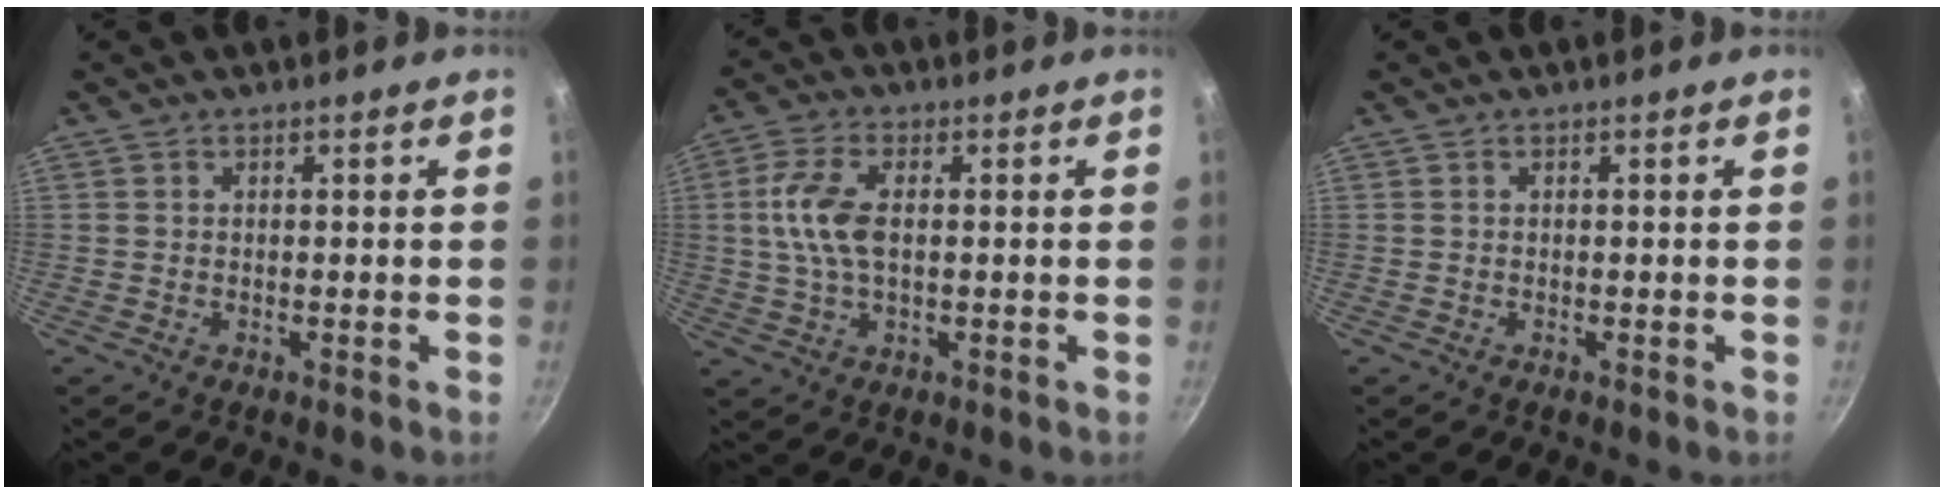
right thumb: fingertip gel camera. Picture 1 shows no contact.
{"total": 8.6, "force": [0.8, 4.5, 7.3], "torque": [-0.149, 0.010, 0.010]}
{"total": 0.0}